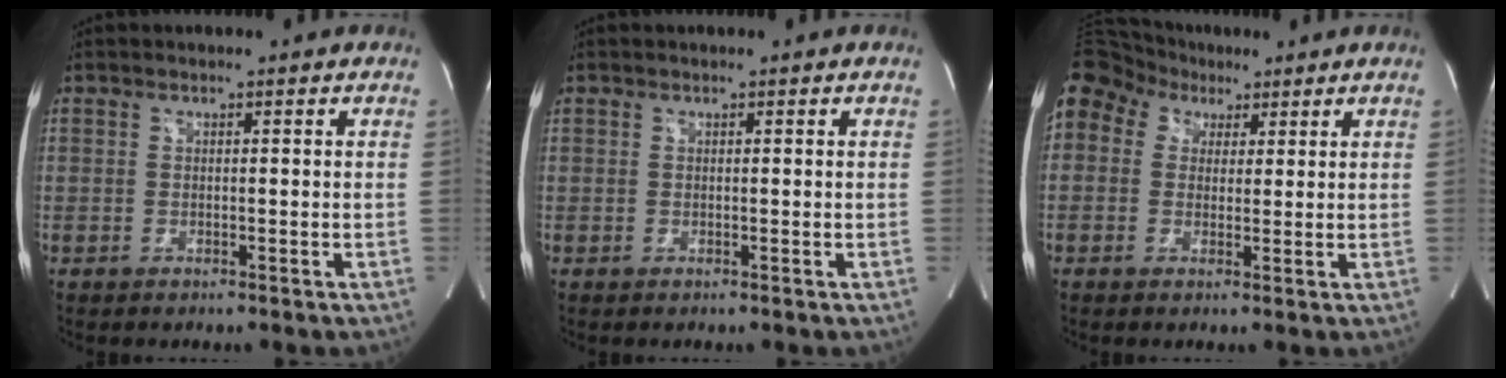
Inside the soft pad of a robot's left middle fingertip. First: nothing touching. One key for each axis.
{"total": 0.0}
{"total": 19.7, "fx": 9.4, "fy": 15.2, "fz": 8.2, "tx": -0.266, "ty": 0.113, "tz": 0.180}